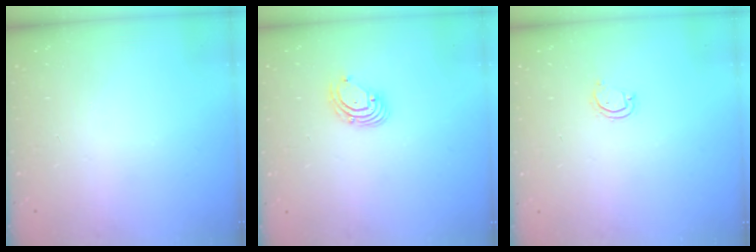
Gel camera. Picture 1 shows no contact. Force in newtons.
{"total": 3.7, "press": 3.7, "slide": 0.4}
{"total": 3.3, "press": 3.3, "slide": 0.2}